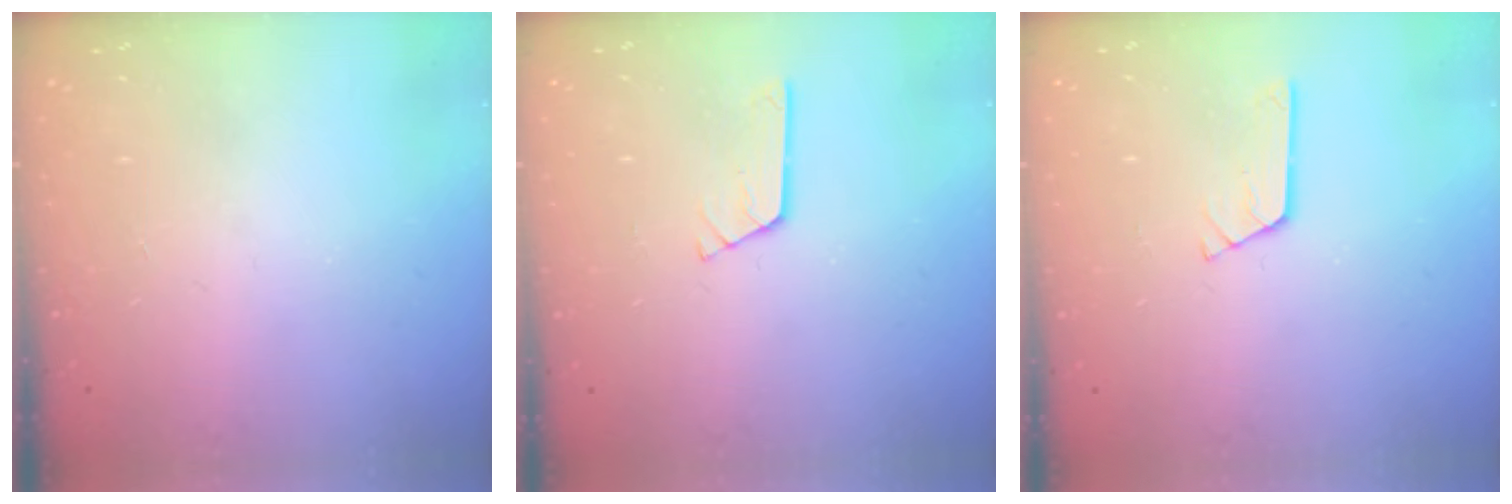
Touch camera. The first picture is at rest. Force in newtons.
{"total": 2.6, "press": 2.6, "slide": 0.3}
{"total": 2.6, "press": 2.6, "slide": 0.3}